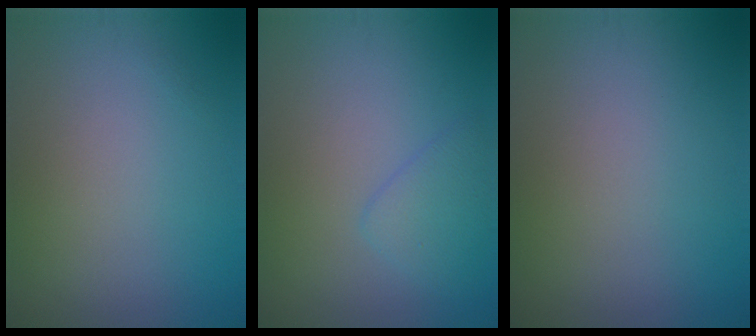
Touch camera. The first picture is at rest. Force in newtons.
{"total": 2.3, "press": 2.3, "slide": 0.2}
{"total": 0.0}